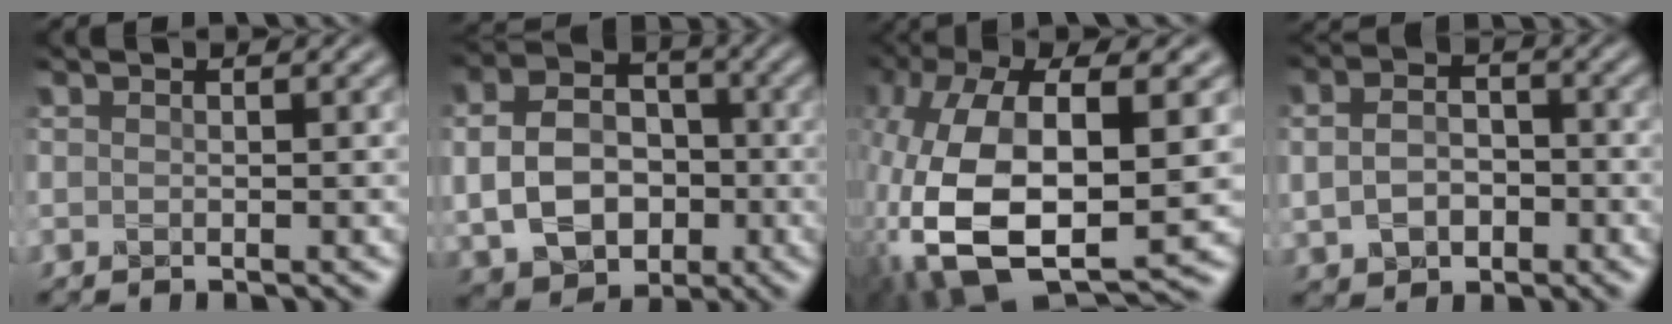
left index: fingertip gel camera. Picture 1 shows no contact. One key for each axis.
{"total": 7.7, "fx": -0.7, "fy": 5.9, "fz": 4.9, "tx": -0.098, "ty": 0.002, "tz": -0.017}
{"total": 16.4, "fx": -0.5, "fy": 8.3, "fz": 14.1, "tx": -0.330, "ty": 0.007, "tz": 0.000}
{"total": 3.7, "fx": -0.4, "fy": 2.8, "fz": 2.5, "tx": -0.053, "ty": -0.001, "tz": -0.011}